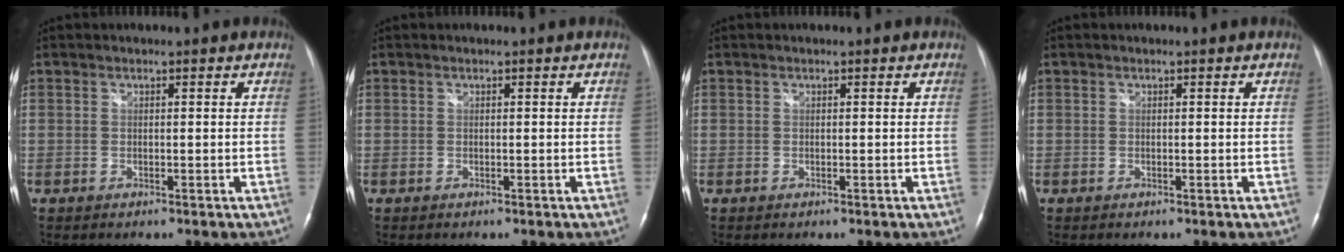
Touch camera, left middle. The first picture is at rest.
{"total": 0.0}
{"total": 0.0}
{"total": 0.0}